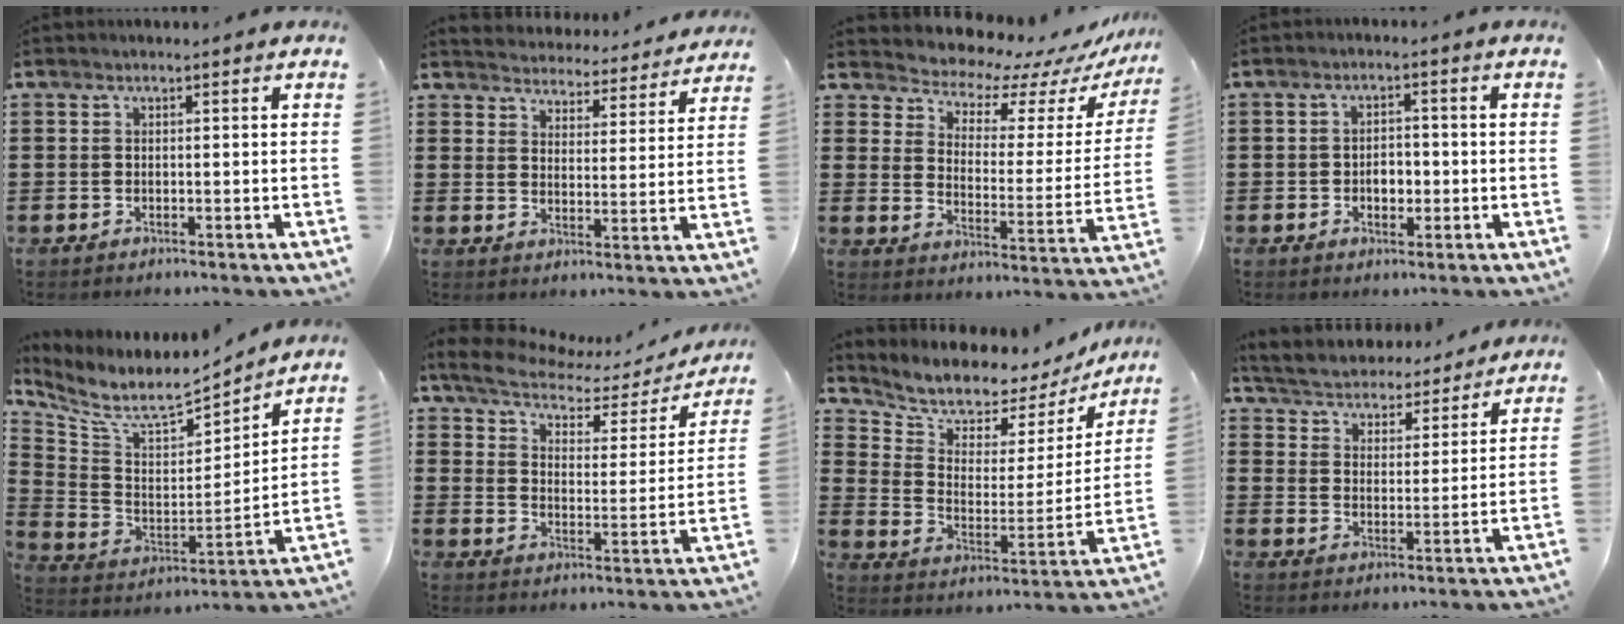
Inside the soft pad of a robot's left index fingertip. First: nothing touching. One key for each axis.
{"total": 4.4, "fx": 4.4, "fy": -0.1, "fz": -0.6, "tx": -0.006, "ty": -0.042, "tz": 0.071}
{"total": 5.7, "fx": 5.4, "fy": 1.5, "fz": 0.7, "tx": -0.031, "ty": -0.056, "tz": 0.087}
{"total": 2.9, "fx": -0.7, "fy": 1.8, "fz": 2.2, "tx": -0.036, "ty": 0.001, "tz": -0.017}
{"total": 7.8, "fx": 6.8, "fy": 1.8, "fz": 3.3, "tx": -0.100, "ty": -0.050, "tz": 0.115}
{"total": 5.3, "fx": 4.3, "fy": 2.0, "fz": 2.4, "tx": -0.070, "ty": -0.018, "tz": 0.069}
{"total": 6.0, "fx": 5.7, "fy": 1.8, "fz": 0.5, "tx": -0.042, "ty": -0.053, "tz": 0.092}
{"total": 4.6, "fx": 4.6, "fy": 0.3, "fz": 0.0, "tx": -0.027, "ty": -0.034, "tz": 0.074}